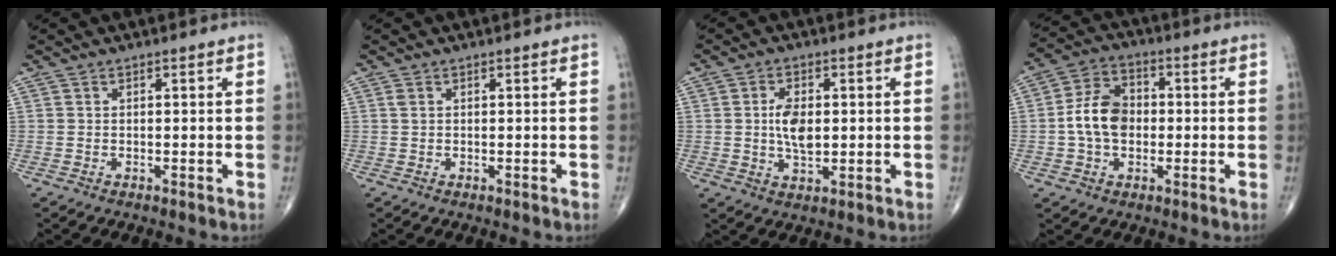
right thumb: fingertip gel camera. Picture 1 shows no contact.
{"total": 0.7, "force": [0.3, 0.4, 0.5], "torque": [-0.012, 0.007, 0.008]}
{"total": 6.5, "force": [0.5, 3.5, 5.4], "torque": [-0.093, -0.004, 0.008]}
{"total": 9.6, "force": [-0.6, 6.8, 6.8], "torque": [-0.111, 0.022, -0.020]}